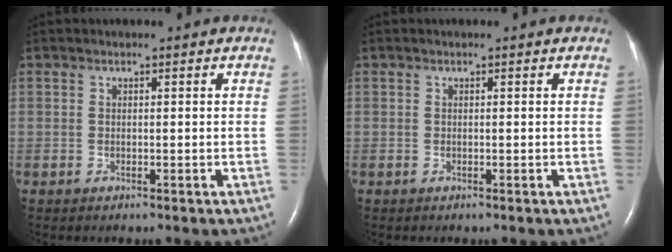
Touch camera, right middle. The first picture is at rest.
{"total": 0.0}